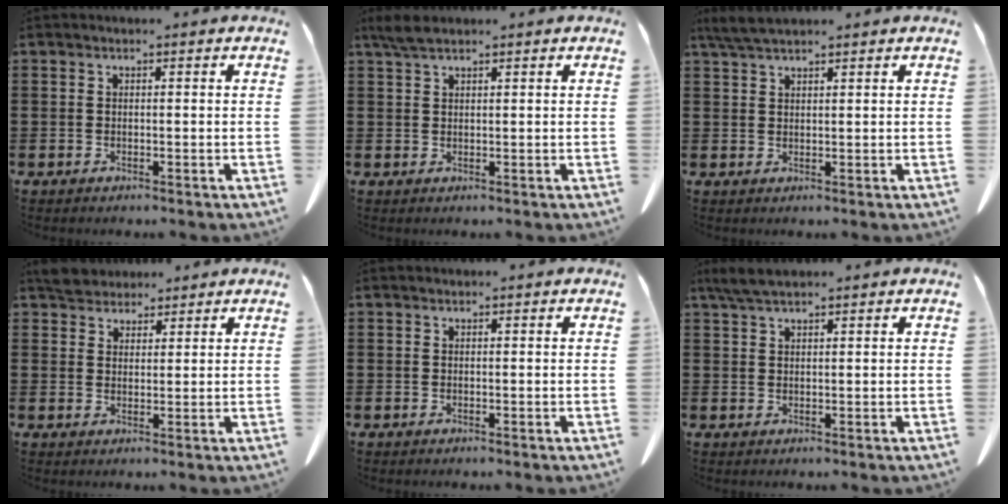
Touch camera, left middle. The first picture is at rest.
{"total": 2.7, "force": [1.9, 0.8, 1.8], "torque": [-0.040, 0.000, 0.036]}
{"total": 3.5, "force": [2.8, 0.6, 2.0], "torque": [-0.047, -0.002, 0.055]}
{"total": 3.9, "force": [3.6, 1.4, 0.5], "torque": [-0.022, -0.002, 0.071]}
{"total": 0.0}
{"total": 3.4, "force": [2.5, 0.7, 2.1], "torque": [-0.047, 0.001, 0.049]}